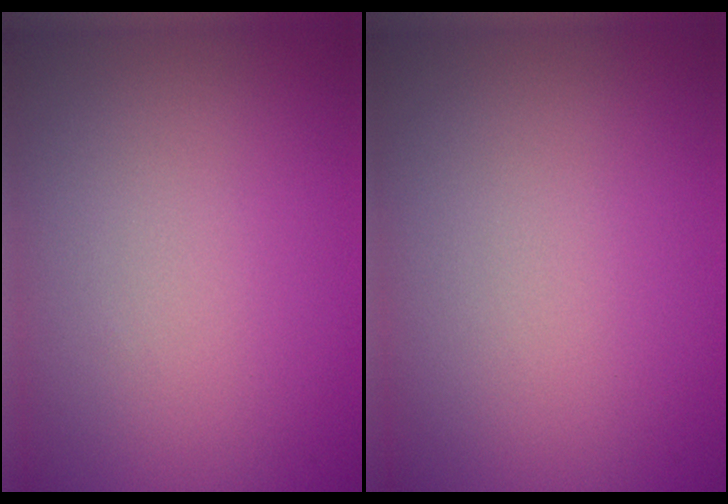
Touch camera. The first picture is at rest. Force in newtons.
{"total": 0.0}